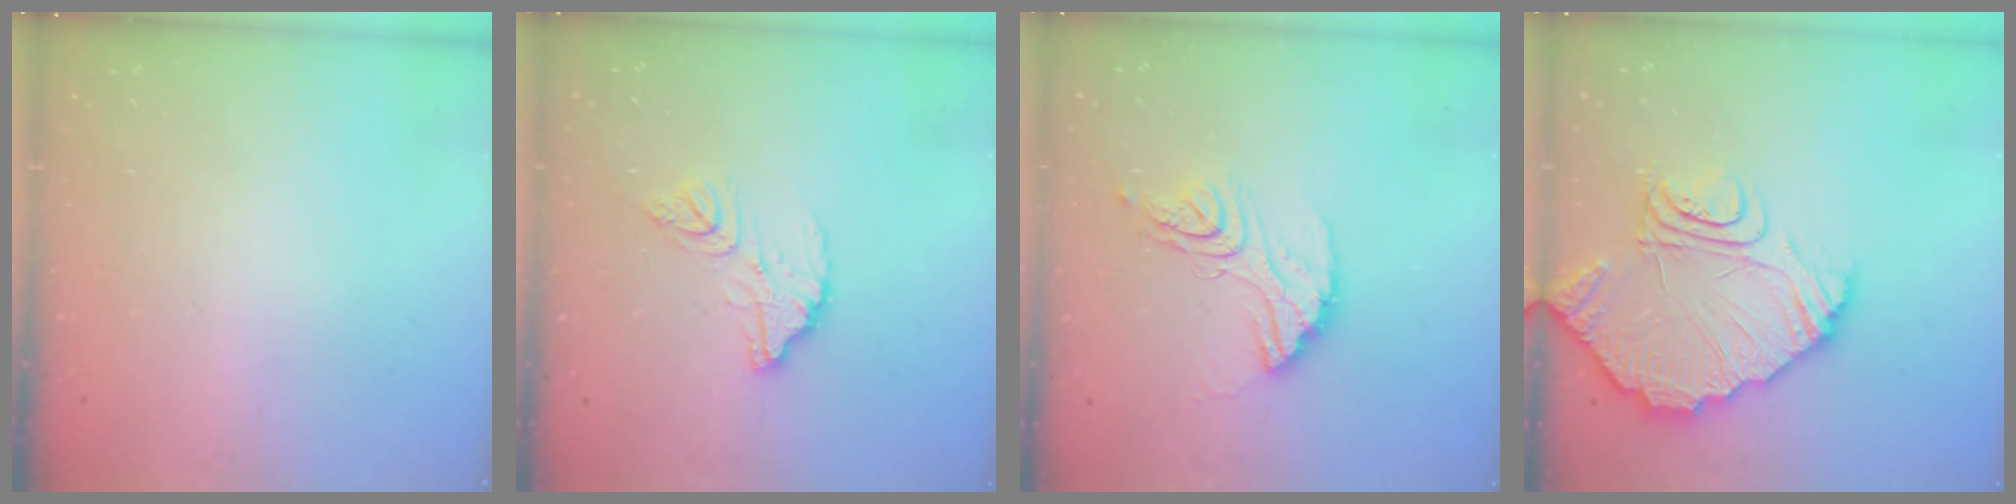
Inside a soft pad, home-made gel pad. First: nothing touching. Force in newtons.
{"total": 12.3, "press": 12.3, "slide": 1.1}
{"total": 13.1, "press": 13.1, "slide": 1.0}
{"total": 16.5, "press": 16.4, "slide": 1.6}